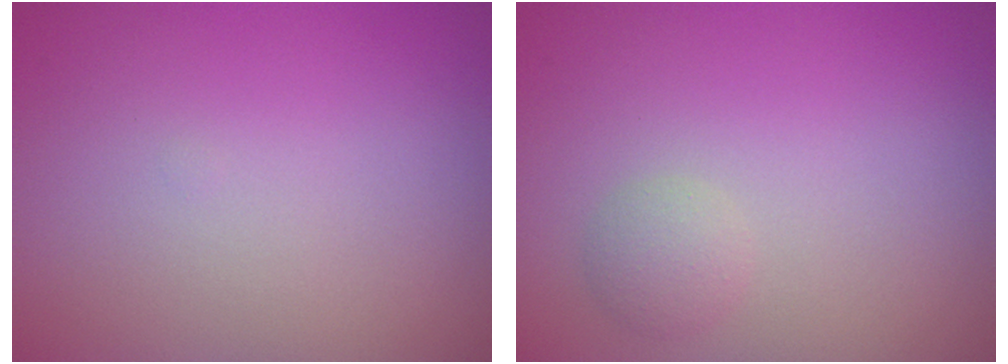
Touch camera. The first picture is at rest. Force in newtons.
{"total": 1.3, "press": 1.3, "slide": 0.1}